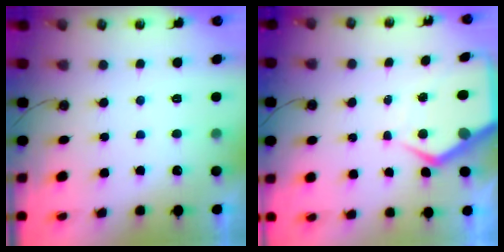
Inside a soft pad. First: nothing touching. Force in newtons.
{"total": 7.7, "press": 7.7, "slide": 0.8}